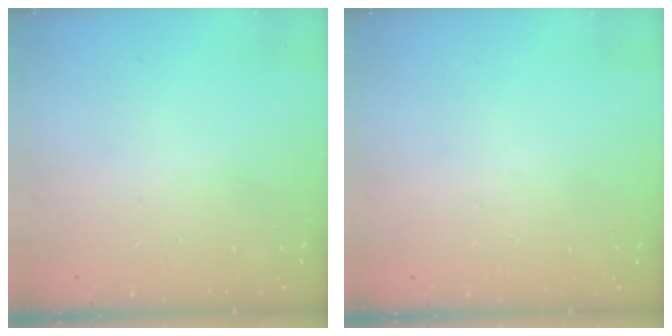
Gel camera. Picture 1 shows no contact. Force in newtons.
{"total": 0.0}